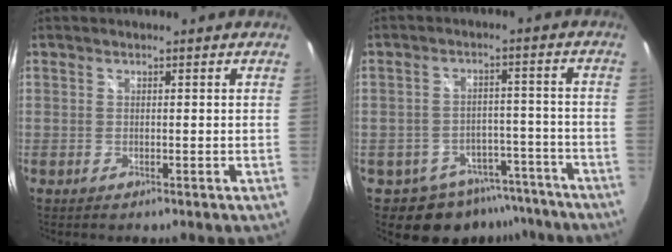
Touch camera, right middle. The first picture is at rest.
{"total": 11.0, "force": [-8.3, 6.7, 2.5], "torque": [-0.047, 0.021, -0.094]}